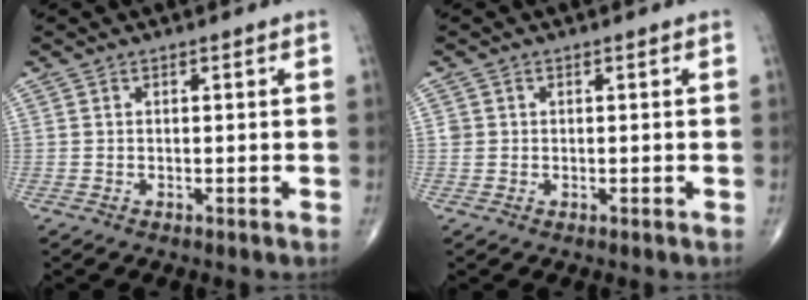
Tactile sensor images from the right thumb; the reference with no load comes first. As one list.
[{"total": 1.2, "force": [0.2, 1.2, 0.3], "torque": [0.003, 0.002, 0.003]}]